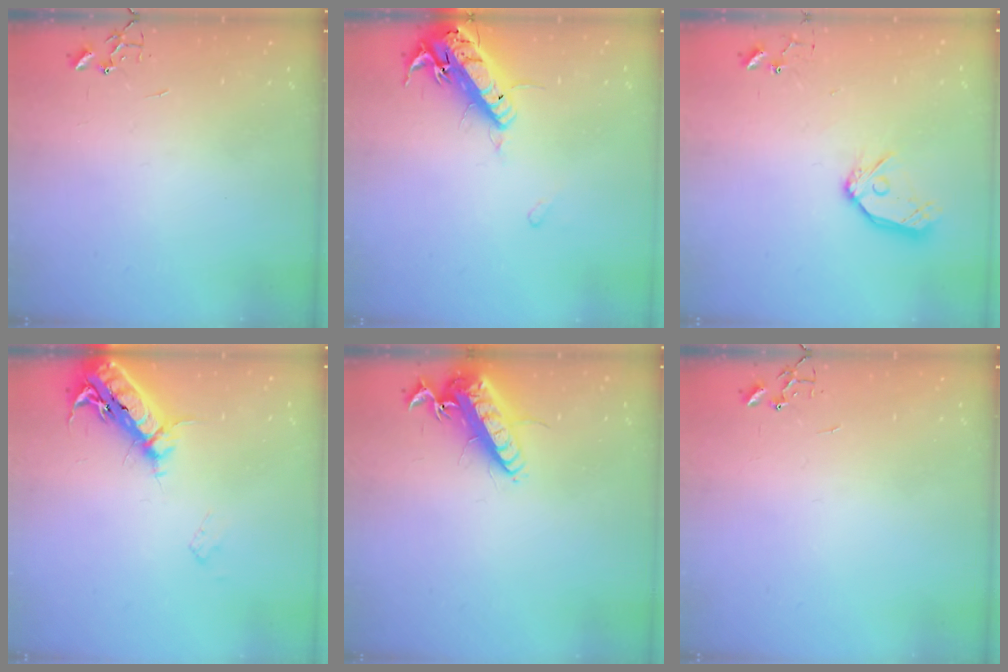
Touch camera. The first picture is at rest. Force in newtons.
{"total": 17.3, "press": 16.9, "slide": 3.7}
{"total": 12.1, "press": 12.0, "slide": 1.3}
{"total": 17.6, "press": 17.3, "slide": 3.5}
{"total": 15.9, "press": 15.5, "slide": 3.3}
{"total": 0.0}